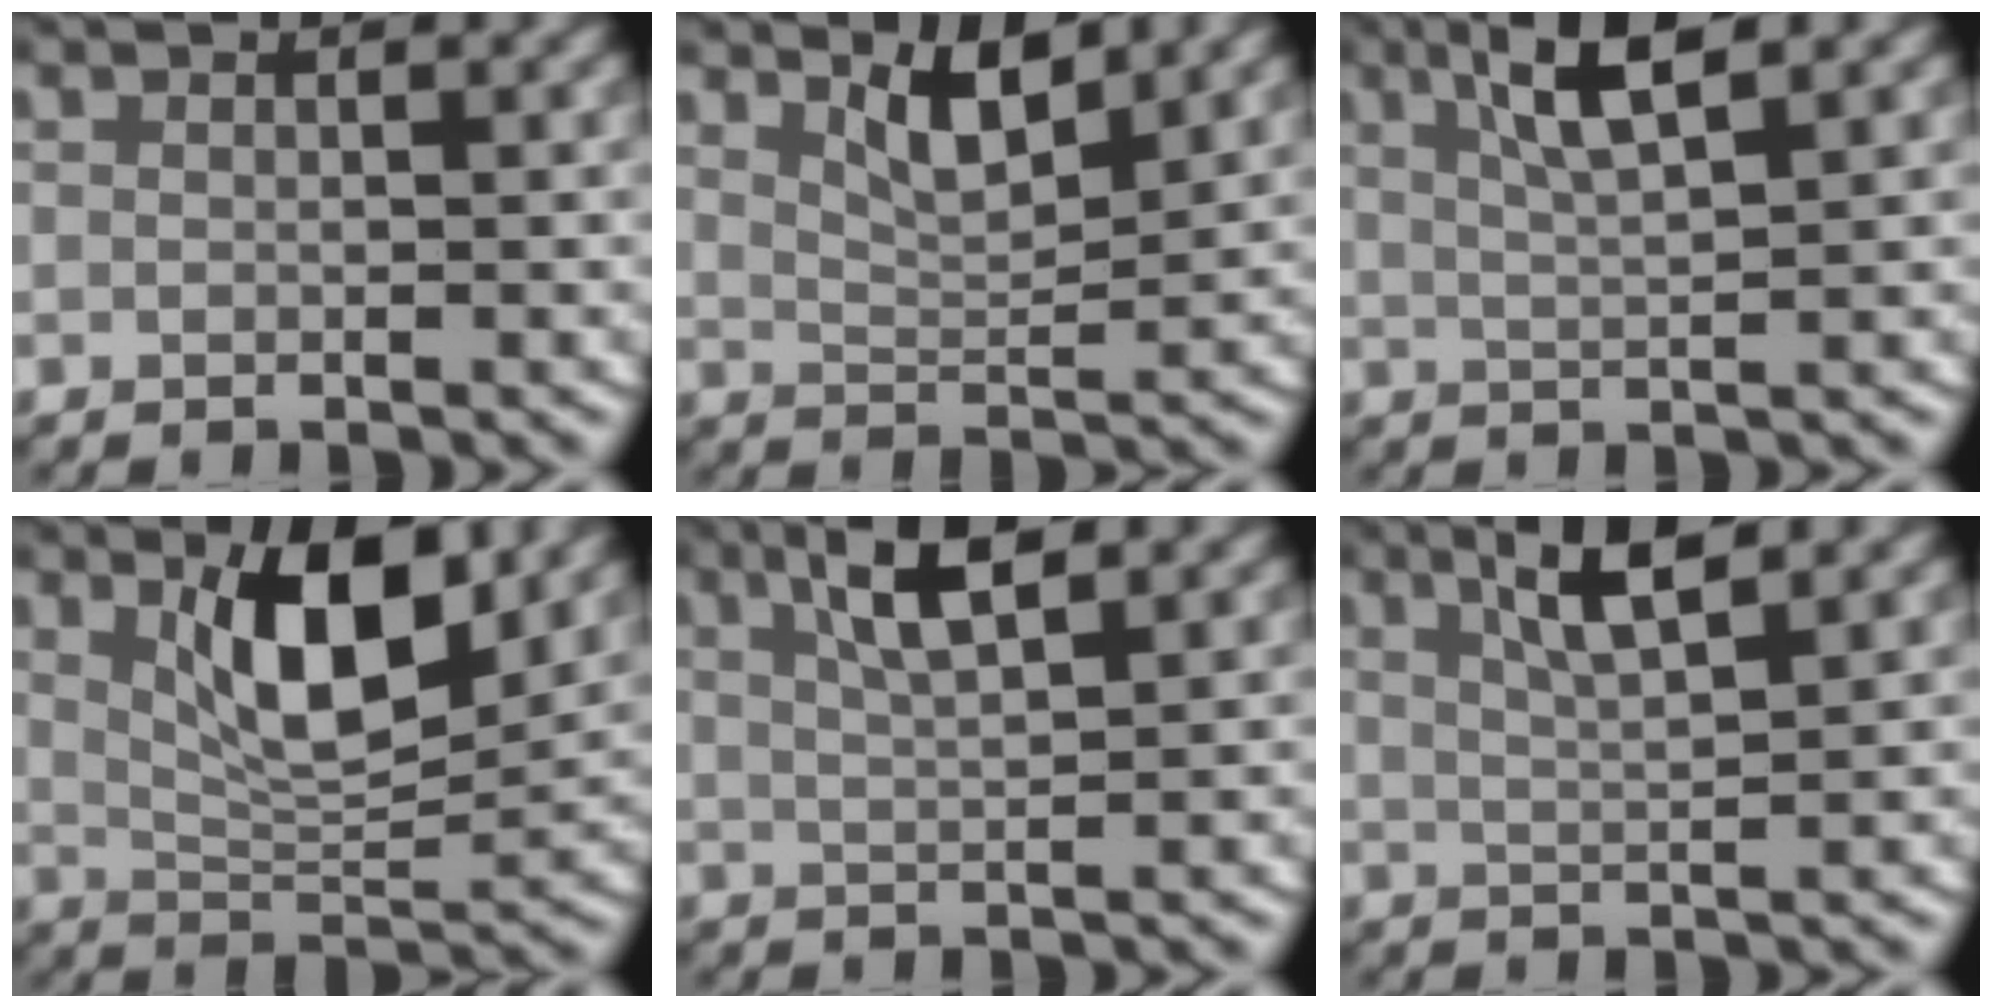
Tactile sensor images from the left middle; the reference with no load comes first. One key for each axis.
{"total": 3.6, "fx": 2.8, "fy": 0.8, "fz": 2.1, "tx": -0.039, "ty": -0.005, "tz": 0.050}
{"total": 4.9, "fx": 2.9, "fy": 0.7, "fz": 4.0, "tx": -0.071, "ty": 0.013, "tz": 0.043}
{"total": 6.3, "fx": 2.9, "fy": 1.8, "fz": 5.2, "tx": -0.085, "ty": -0.004, "tz": 0.052}
{"total": 4.4, "fx": 2.7, "fy": 0.8, "fz": 3.5, "tx": -0.063, "ty": 0.011, "tz": 0.041}
{"total": 4.5, "fx": 2.9, "fy": 0.6, "fz": 3.4, "tx": -0.062, "ty": 0.011, "tz": 0.045}